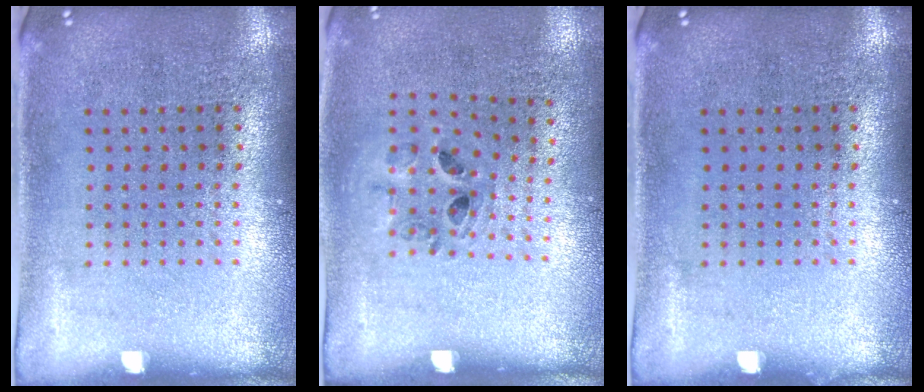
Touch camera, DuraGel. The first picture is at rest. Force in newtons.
{"total": 0.8, "press": 0.8, "slide": 0.3}
{"total": 0.0}